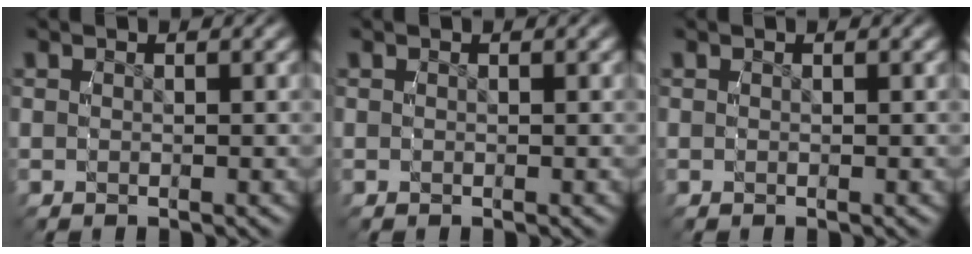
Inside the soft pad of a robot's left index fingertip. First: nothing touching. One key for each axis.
{"total": 0.0}
{"total": 0.0}